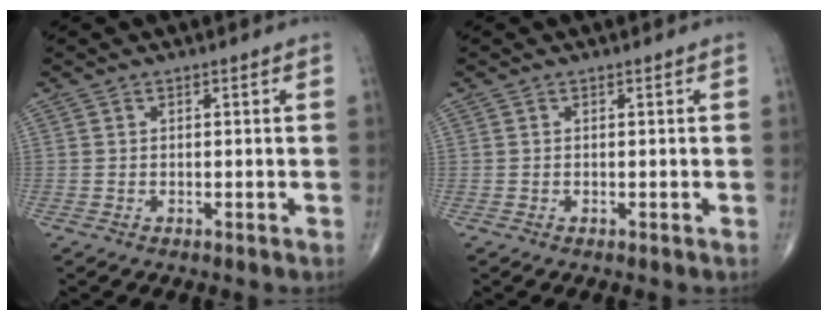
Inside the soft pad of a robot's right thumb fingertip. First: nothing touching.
{"total": 0.0}